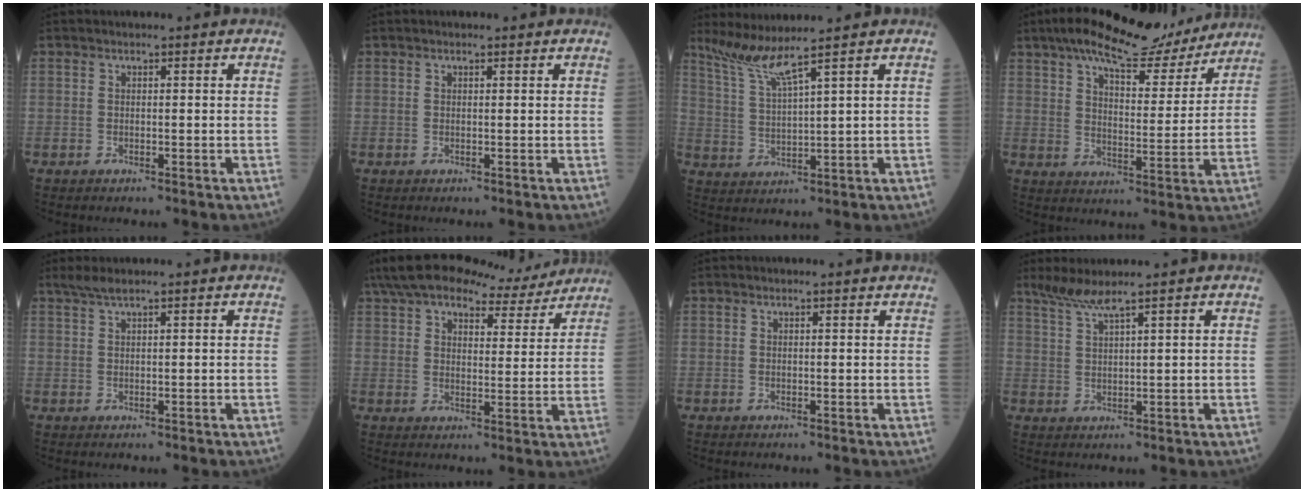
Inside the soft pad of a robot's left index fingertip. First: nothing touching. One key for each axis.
{"total": 0.0}
{"total": 5.4, "fx": 4.3, "fy": -1.7, "fz": 2.7, "tx": -0.063, "ty": -0.006, "tz": 0.095}
{"total": 16.5, "fx": 13.8, "fy": 4.2, "fz": 7.9, "tx": -0.120, "ty": 0.014, "tz": 0.199}
{"total": 1.6, "fx": 1.3, "fy": -0.2, "fz": 0.9, "tx": -0.022, "ty": 0.014, "tz": 0.031}
{"total": 16.2, "fx": 14.2, "fy": 4.2, "fz": 6.6, "tx": -0.104, "ty": 0.031, "tz": 0.201}
{"total": 0.8, "fx": 0.8, "fy": -0.1, "fz": 0.1, "tx": -0.011, "ty": -0.005, "tz": 0.009}
{"total": 3.3, "fx": 2.7, "fy": -0.8, "fz": 1.7, "tx": -0.044, "ty": 0.006, "tz": 0.061}